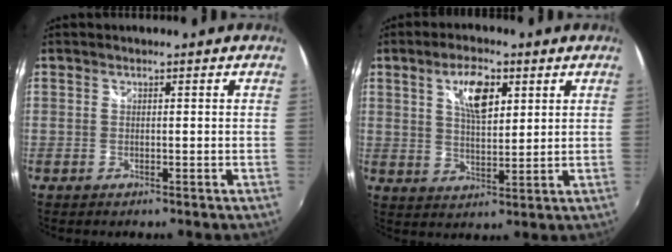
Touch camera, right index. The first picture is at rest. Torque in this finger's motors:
{"motor_torque": [0.48, 0.47, 0.22, 0.09]}